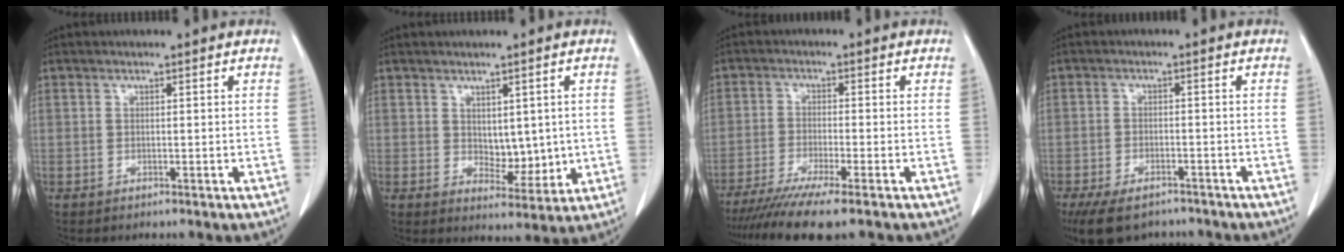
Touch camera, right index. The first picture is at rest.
{"total": 5.6, "force": [0.6, 3.2, 4.6], "torque": [-0.063, -0.008, 0.023]}
{"total": 9.4, "force": [-7.2, 0.0, 6.1], "torque": [-0.096, -0.020, -0.116]}
{"total": 9.8, "force": [-7.3, 4.5, 4.6], "torque": [-0.086, -0.007, -0.112]}